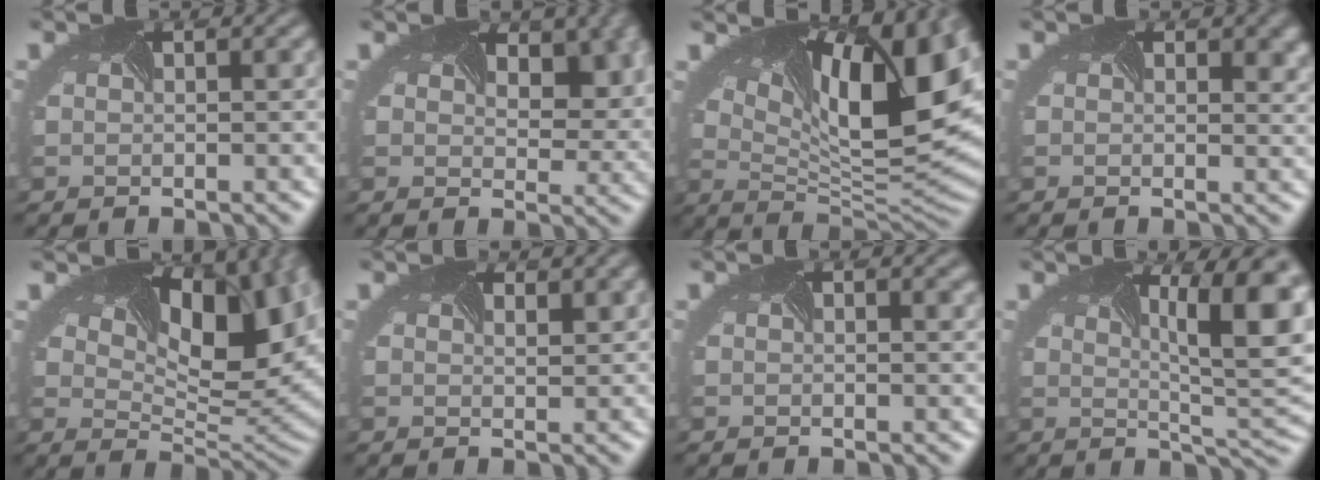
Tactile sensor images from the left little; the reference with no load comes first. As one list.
[{"total": 6.0, "force": [2.2, 3.8, 4.1], "torque": [-0.055, -0.008, 0.035]}, {"total": 14.1, "force": [5.5, 5.6, 11.7], "torque": [-0.178, 0.000, 0.100]}, {"total": 4.4, "force": [1.9, 2.6, 3.0], "torque": [-0.027, 0.003, 0.029]}, {"total": 12.5, "force": [5.5, 5.7, 9.6], "torque": [-0.112, 0.004, 0.090]}, {"total": 1.6, "force": [1.3, 0.6, 0.7], "torque": [0.000, 0.004, 0.003]}, {"total": 1.7, "force": [1.1, 0.7, 1.2], "torque": [-0.012, 0.008, 0.011]}, {"total": 10.3, "force": [2.4, 3.4, 9.4], "torque": [-0.094, 0.008, 0.023]}]